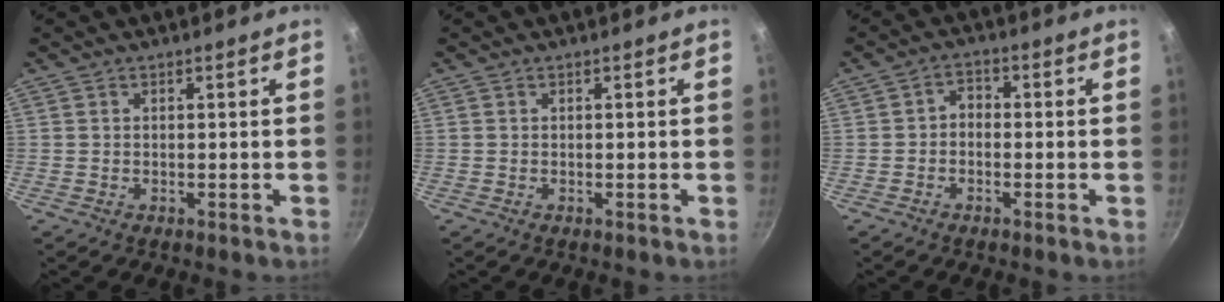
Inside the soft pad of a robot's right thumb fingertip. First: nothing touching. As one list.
[{"total": 0.0}, {"total": 2.5, "force": [-0.9, 1.9, 1.4], "torque": [-0.018, 0.015, -0.022]}]